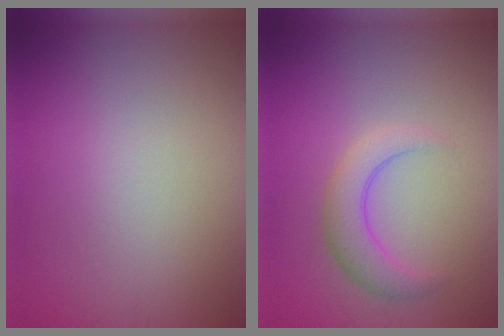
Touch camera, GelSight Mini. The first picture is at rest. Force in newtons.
{"total": 3.0, "press": 2.9, "slide": 0.2}